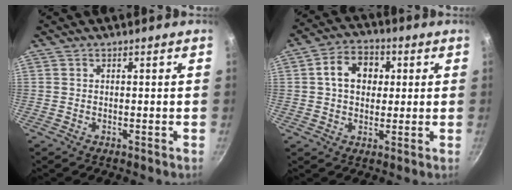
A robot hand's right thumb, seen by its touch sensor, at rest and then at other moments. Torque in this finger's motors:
{"motor_torque": [-0.93, 1.02, 1.02, -0.27, 0.21]}